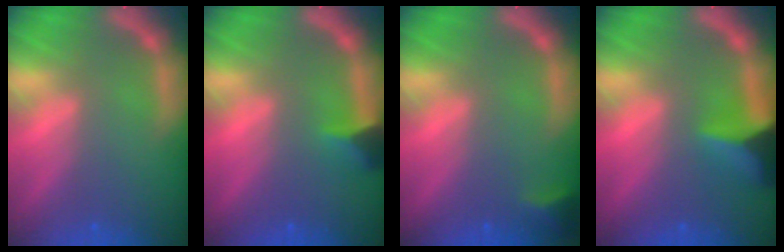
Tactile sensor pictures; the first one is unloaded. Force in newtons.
{"total": 2.4}
{"total": 1.9}
{"total": 6.0}